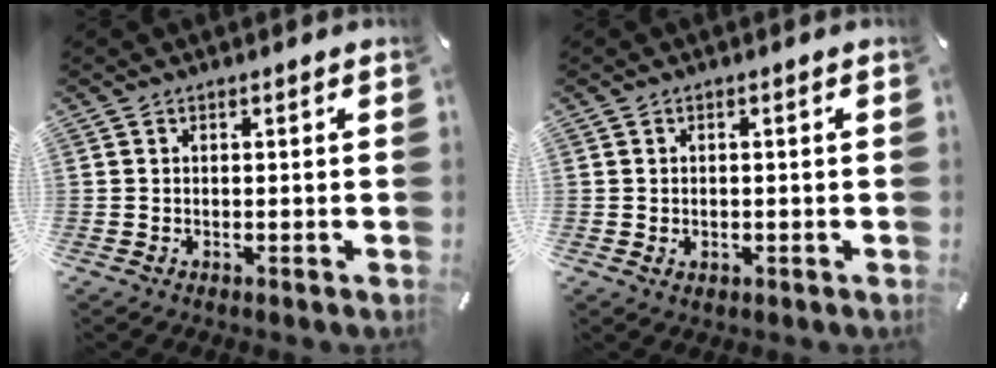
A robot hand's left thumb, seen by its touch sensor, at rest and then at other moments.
{"total": 0.9, "force": [-0.2, 0.8, 0.4], "torque": [-0.010, 0.004, -0.005]}